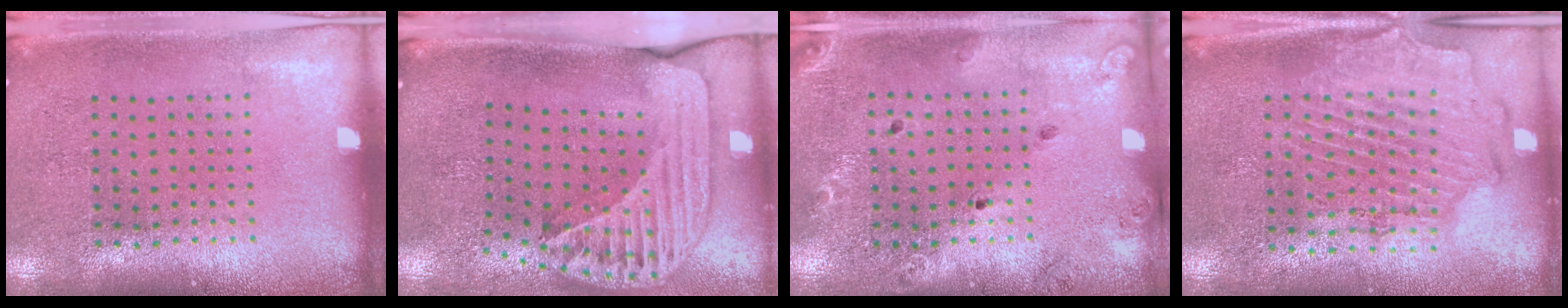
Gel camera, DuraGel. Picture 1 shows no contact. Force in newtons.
{"total": 2.6, "press": 1.8, "slide": 1.8}
{"total": 1.4, "press": 1.4, "slide": 0.2}
{"total": 1.9, "press": 1.7, "slide": 0.8}